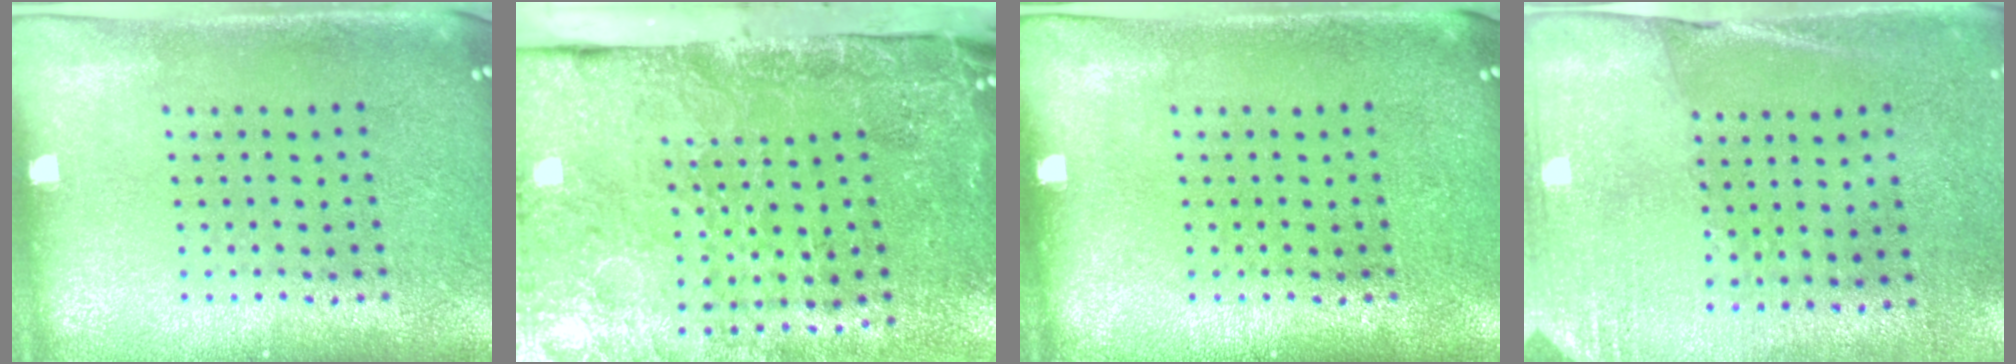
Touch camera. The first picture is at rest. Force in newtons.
{"total": 5.1, "press": 4.2, "slide": 3.0}
{"total": 0.0}
{"total": 2.6, "press": 2.3, "slide": 1.2}